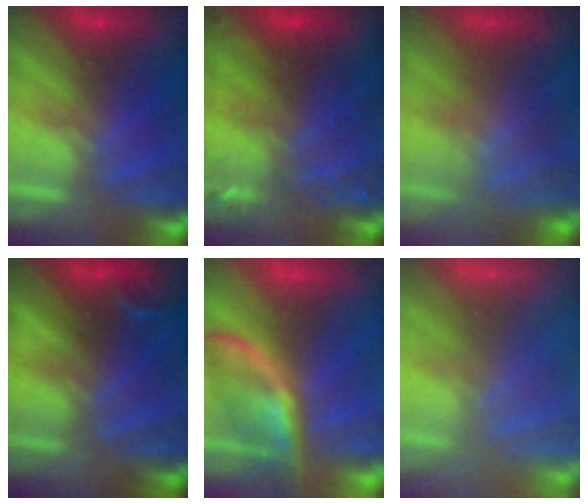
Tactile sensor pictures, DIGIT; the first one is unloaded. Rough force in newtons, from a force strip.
{"total": 2.9}
{"total": 3.5}
{"total": 2.9}
{"total": 2.3}
{"total": 11.8}